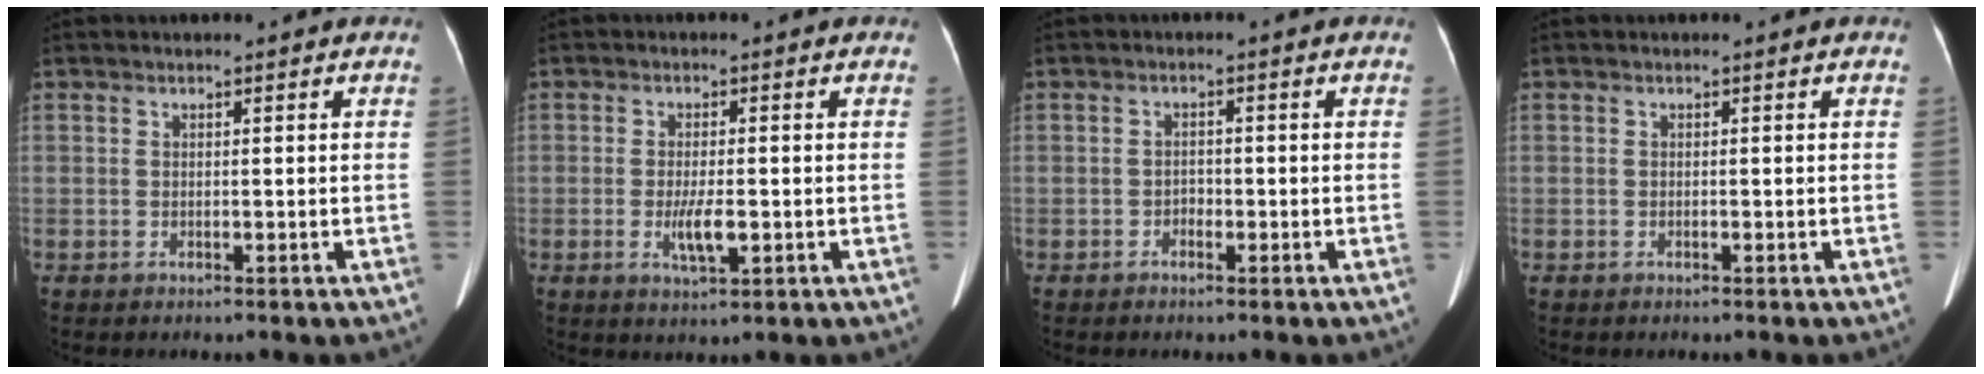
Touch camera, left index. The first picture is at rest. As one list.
[{"total": 4.2, "force": [-1.0, 1.0, 3.9], "torque": [-0.079, -0.005, -0.014]}, {"total": 2.0, "force": [-1.2, 1.2, 1.1], "torque": [-0.014, 0.005, -0.021]}, {"total": 0.0}]